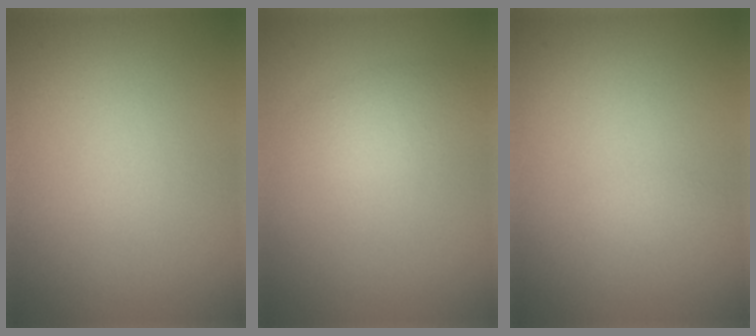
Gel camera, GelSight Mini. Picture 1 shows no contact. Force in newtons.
{"total": 2.0, "press": 2.0, "slide": 0.1}
{"total": 0.8, "press": 0.7, "slide": 0.1}